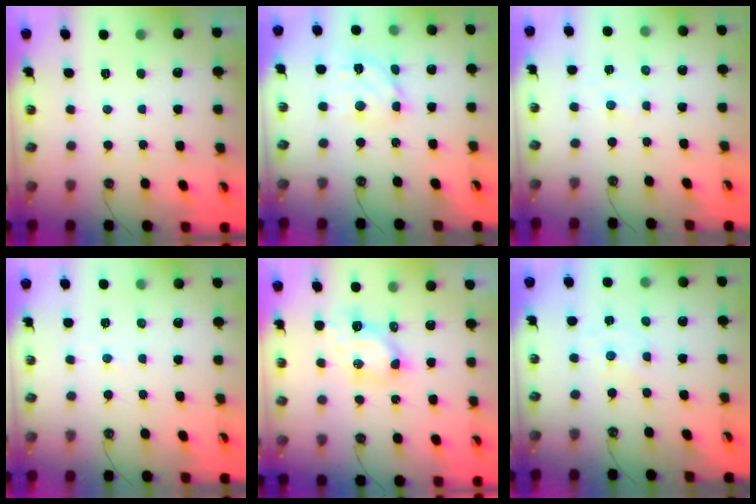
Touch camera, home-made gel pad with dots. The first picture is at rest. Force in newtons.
{"total": 11.2, "press": 11.1, "slide": 1.6}
{"total": 1.4, "press": 1.4, "slide": 0.4}
{"total": 2.7, "press": 2.7, "slide": 0.3}
{"total": 6.4, "press": 6.4, "slide": 0.2}
{"total": 0.0}